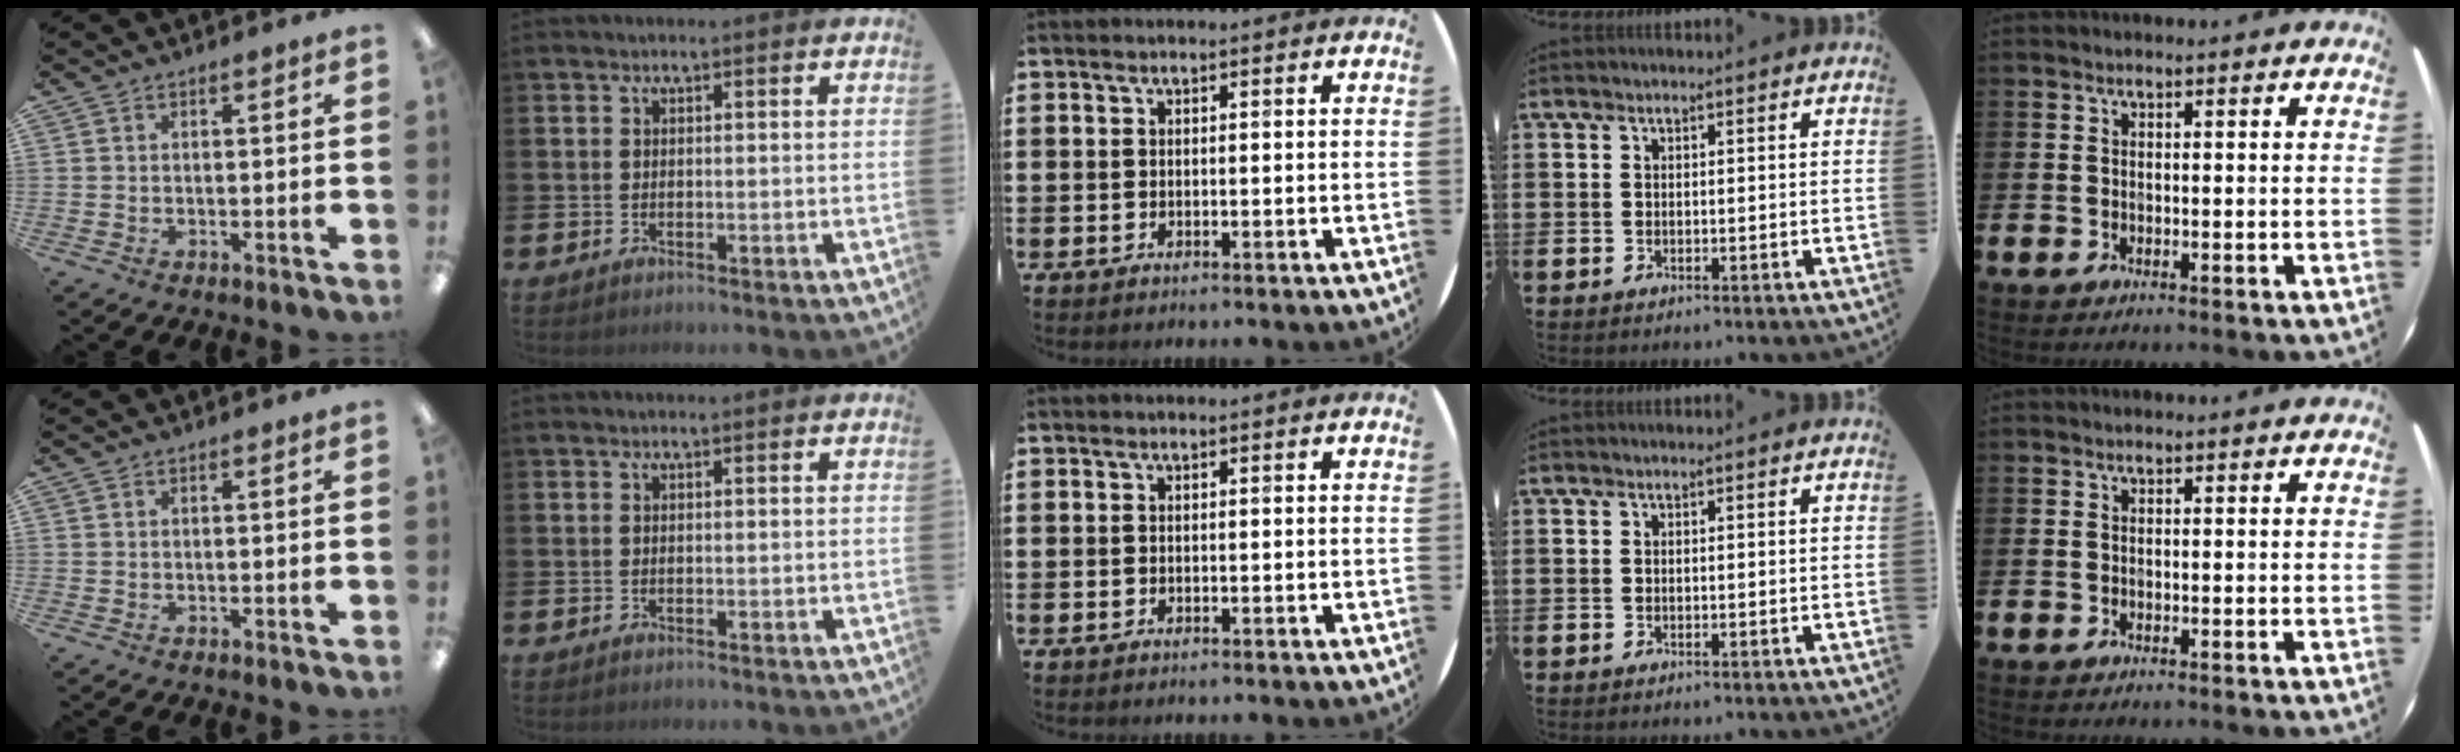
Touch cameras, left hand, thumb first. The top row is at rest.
{}